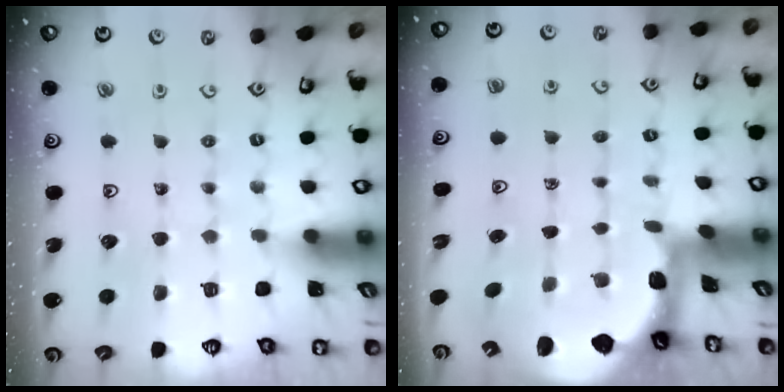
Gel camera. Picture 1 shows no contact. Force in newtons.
{"total": 2.3, "press": 1.3, "slide": 1.8}